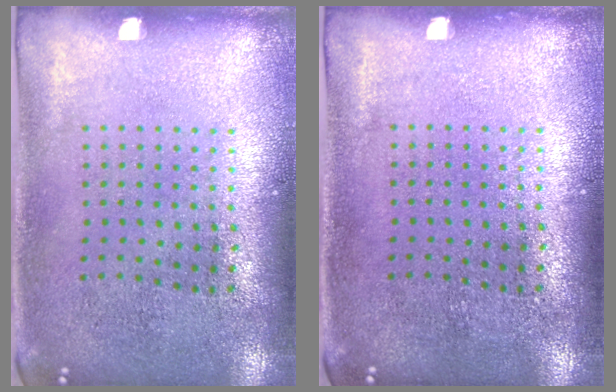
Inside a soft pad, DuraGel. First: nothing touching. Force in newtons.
{"total": 0.0}